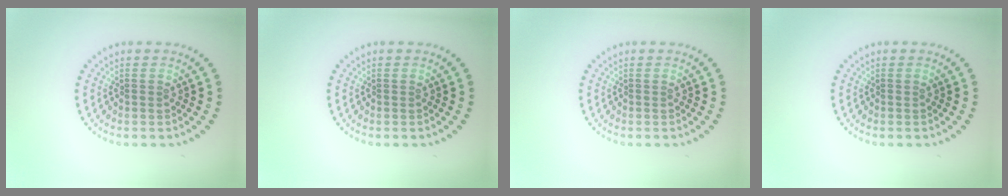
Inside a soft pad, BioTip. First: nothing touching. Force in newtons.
{"total": 0.0}
{"total": 0.0}
{"total": 0.0}